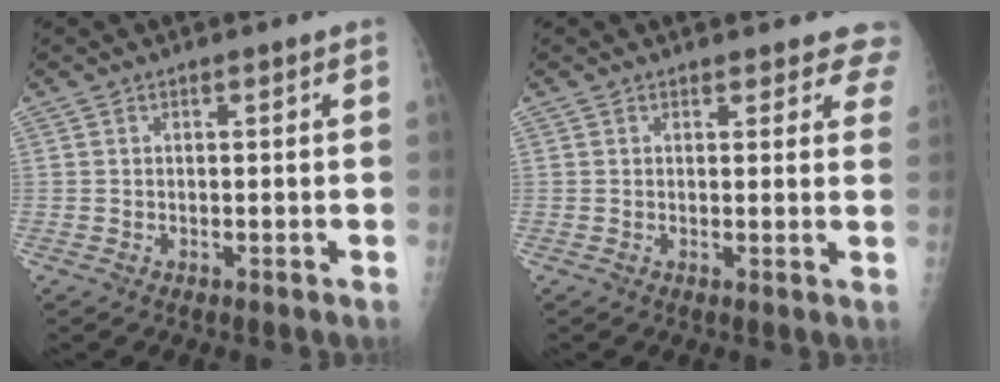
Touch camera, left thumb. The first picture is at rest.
{"total": 5.4, "force": [4.9, 2.2, 0.7], "torque": [0.039, -0.019, 0.028]}